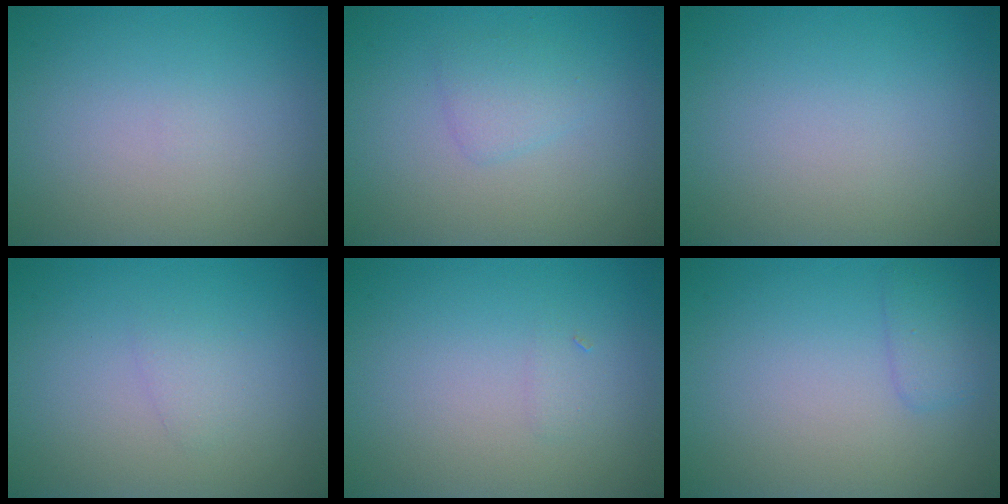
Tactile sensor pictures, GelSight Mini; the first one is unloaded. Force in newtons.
{"total": 1.6, "press": 1.6, "slide": 0.0}
{"total": 0.0}
{"total": 0.9, "press": 0.9, "slide": 0.0}
{"total": 0.6, "press": 0.6, "slide": 0.0}
{"total": 1.6, "press": 1.6, "slide": 0.1}